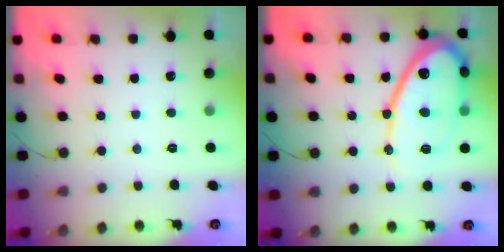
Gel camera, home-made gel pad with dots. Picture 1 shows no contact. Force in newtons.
{"total": 17.6, "press": 17.5, "slide": 1.4}